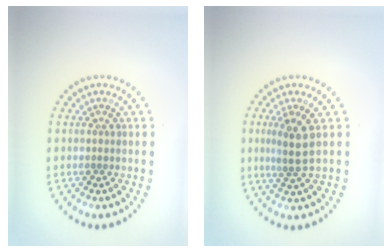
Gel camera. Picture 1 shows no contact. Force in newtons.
{"total": 2.6, "press": 2.2, "slide": 1.3}